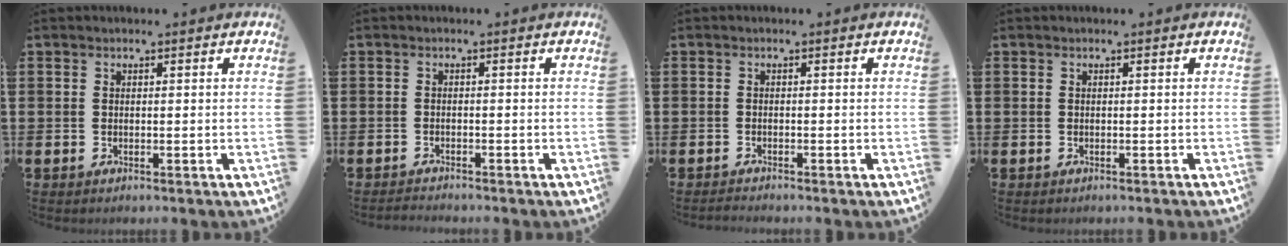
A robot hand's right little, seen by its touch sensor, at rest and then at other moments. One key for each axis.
{"total": 0.9, "fx": -0.9, "fy": 0.0, "fz": 0.0, "tx": -0.003, "ty": 0.000, "tz": -0.019}
{"total": 0.6, "fx": -0.6, "fy": 0.0, "fz": 0.1, "tx": -0.003, "ty": -0.002, "tz": -0.013}
{"total": 0.0}